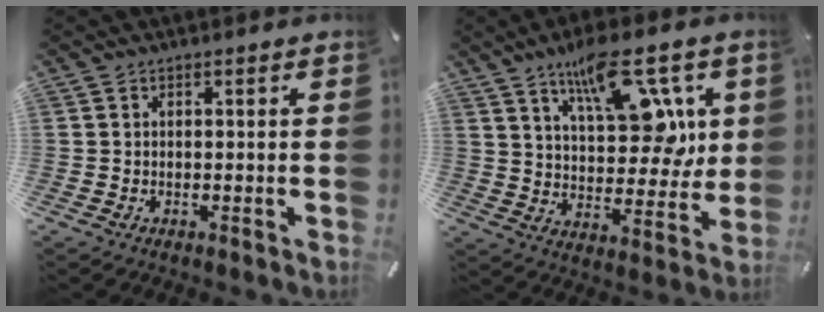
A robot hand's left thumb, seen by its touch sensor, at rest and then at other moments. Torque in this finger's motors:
{"motor_torque": [1.48, 1.48, 1.41, -1.37, 0.19]}